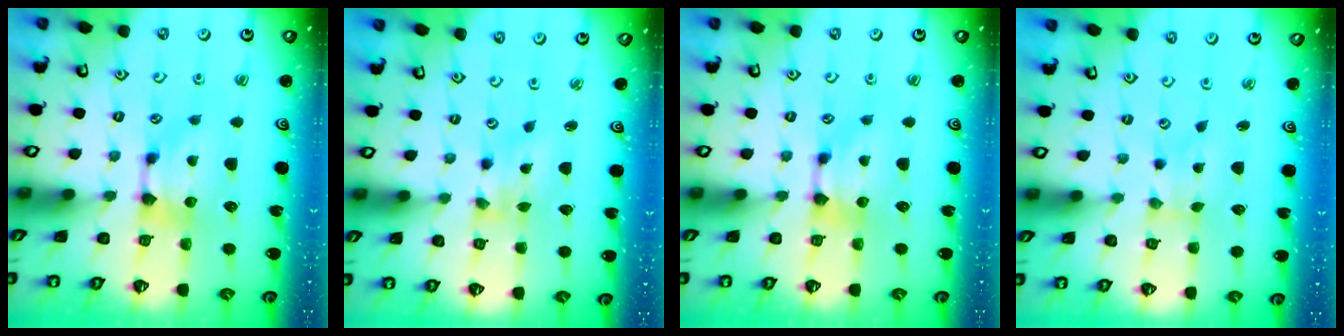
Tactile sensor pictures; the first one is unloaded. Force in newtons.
{"total": 1.5, "press": 1.0, "slide": 1.1}
{"total": 0.0}
{"total": 3.0, "press": 2.9, "slide": 0.8}